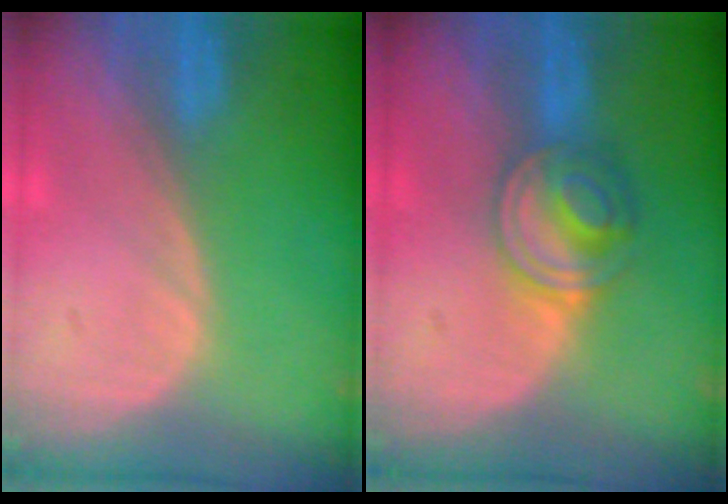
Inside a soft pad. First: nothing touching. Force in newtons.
{"total": 5.7, "press": 5.7, "slide": 0.4}